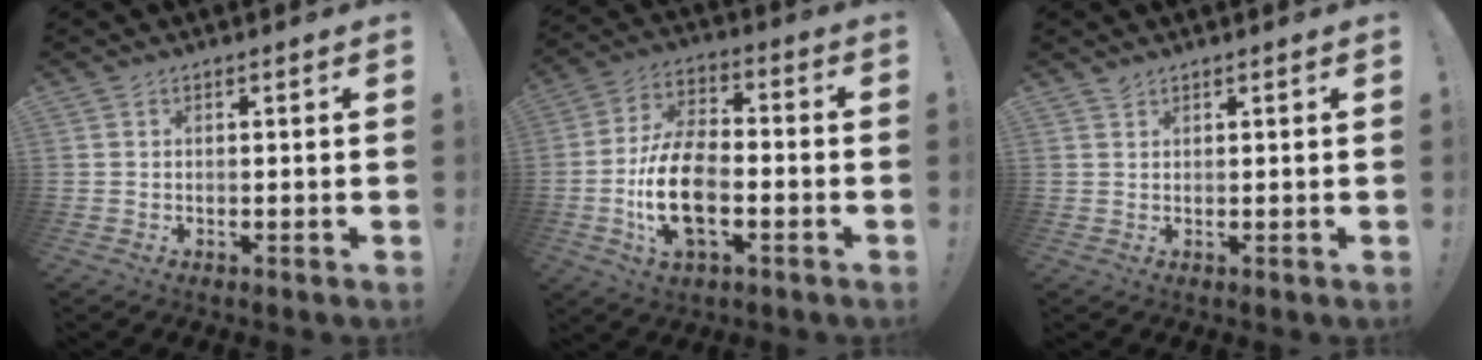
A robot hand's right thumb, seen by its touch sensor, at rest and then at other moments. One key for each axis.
{"total": 16.4, "fx": -4.6, "fy": 9.4, "fz": 12.7, "tx": -0.240, "ty": 0.021, "tz": -0.076}
{"total": 1.0, "fx": 0.9, "fy": 0.3, "fz": 0.3, "tx": -0.004, "ty": -0.003, "tz": 0.017}